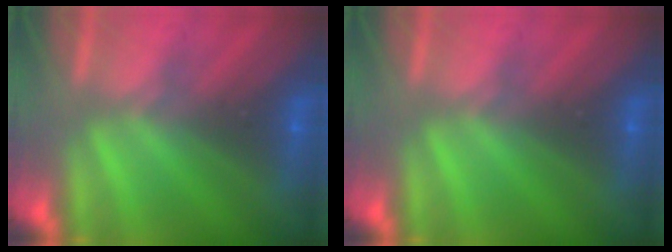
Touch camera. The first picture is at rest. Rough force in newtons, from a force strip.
{"total": 0.0}